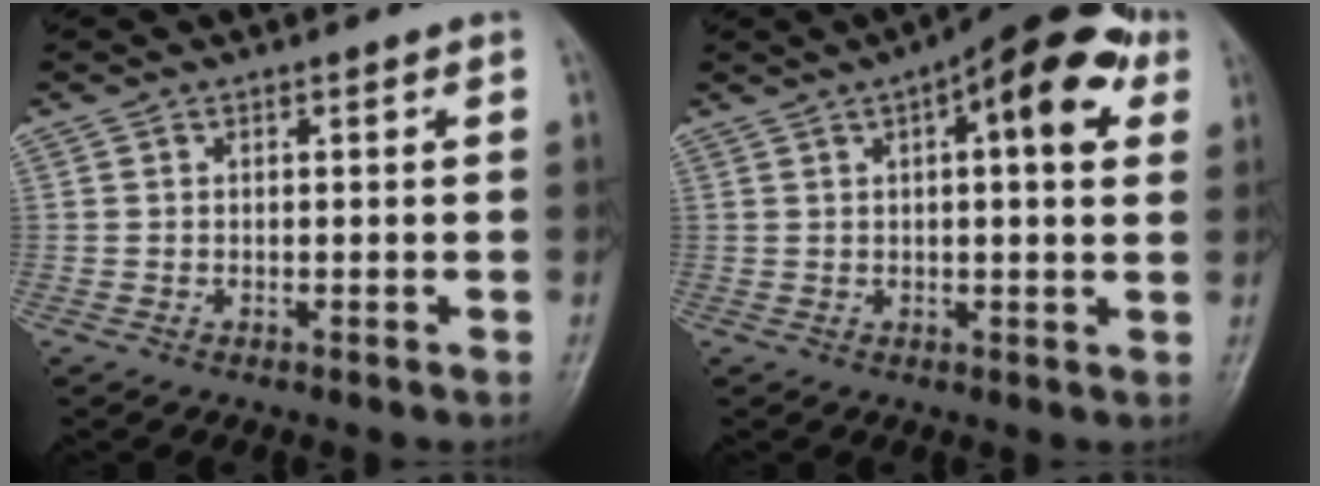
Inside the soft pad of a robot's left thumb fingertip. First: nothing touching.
{"total": 14.3, "force": [5.5, 5.0, 12.2], "torque": [-0.141, 0.013, 0.065]}